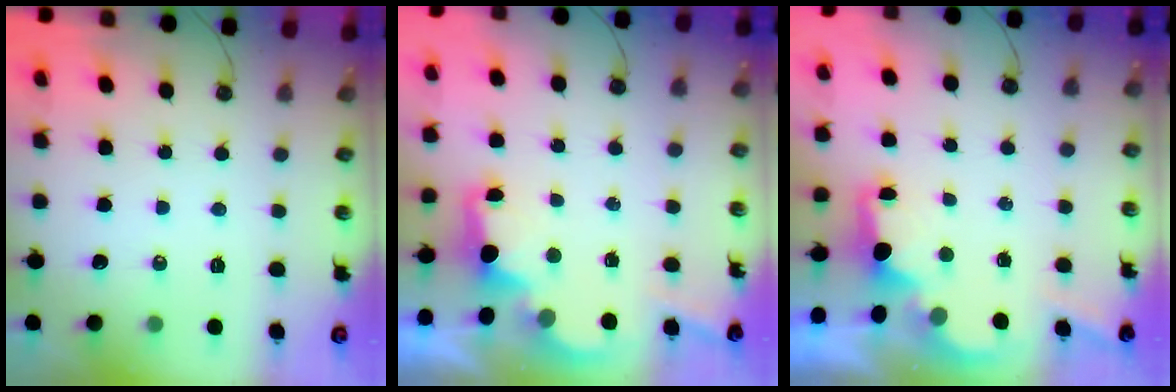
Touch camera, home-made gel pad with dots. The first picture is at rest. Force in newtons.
{"total": 2.5, "press": 2.4, "slide": 0.8}
{"total": 2.2, "press": 2.1, "slide": 0.8}